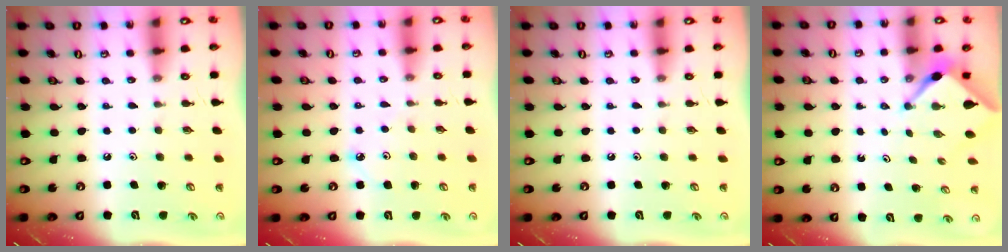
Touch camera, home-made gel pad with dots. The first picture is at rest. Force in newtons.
{"total": 4.8, "press": 4.7, "slide": 0.6}
{"total": 0.0}
{"total": 2.2, "press": 2.2, "slide": 0.1}